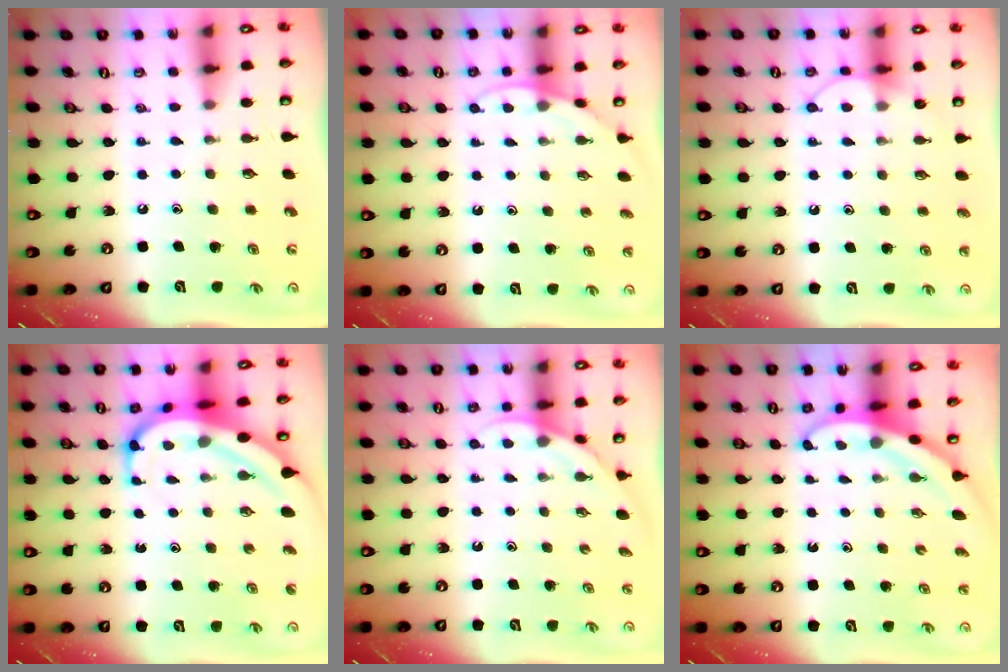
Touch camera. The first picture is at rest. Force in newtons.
{"total": 6.4, "press": 6.4, "slide": 0.3}
{"total": 6.5, "press": 6.5, "slide": 0.5}
{"total": 9.0, "press": 9.0, "slide": 0.9}
{"total": 3.1, "press": 3.1, "slide": 0.1}
{"total": 3.2, "press": 3.2, "slide": 0.1}